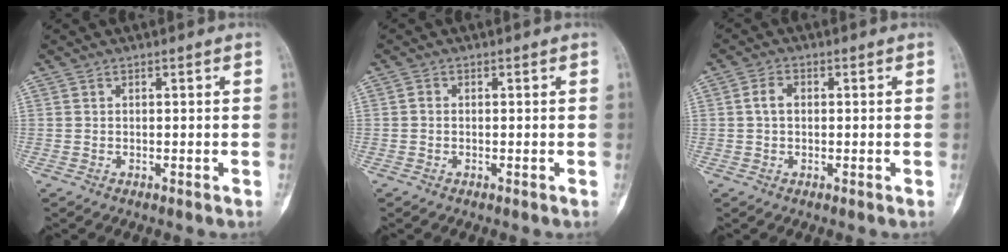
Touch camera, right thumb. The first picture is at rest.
{"total": 0.5, "force": [-0.2, 0.4, 0.3], "torque": [0.001, 0.002, -0.007]}
{"total": 2.7, "force": [0.2, 1.9, 1.9], "torque": [-0.034, 0.009, 0.000]}